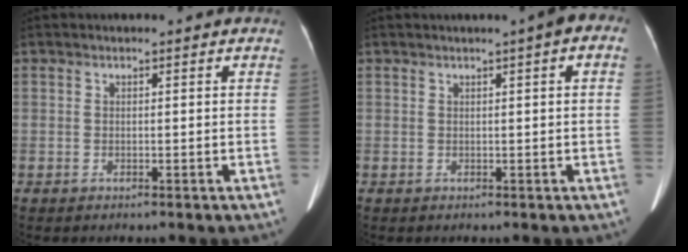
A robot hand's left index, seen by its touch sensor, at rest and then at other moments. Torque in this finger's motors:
{"motor_torque": [0.12, -1.20, 0.03, -0.01]}